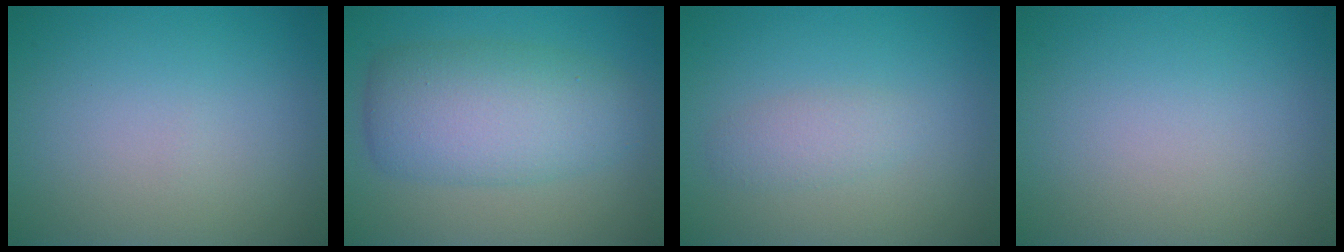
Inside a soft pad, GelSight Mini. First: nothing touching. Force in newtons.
{"total": 7.0, "press": 7.0, "slide": 0.1}
{"total": 1.6, "press": 1.6, "slide": 0.1}
{"total": 0.0}